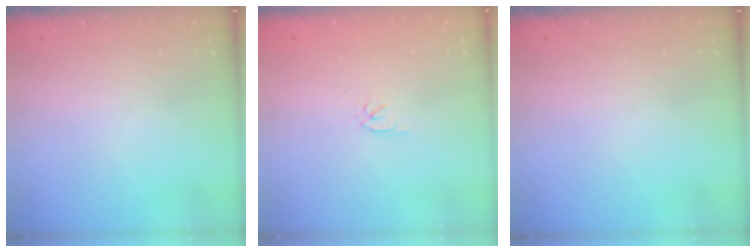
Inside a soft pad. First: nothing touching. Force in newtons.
{"total": 0.5, "press": 0.4, "slide": 0.4}
{"total": 0.0}